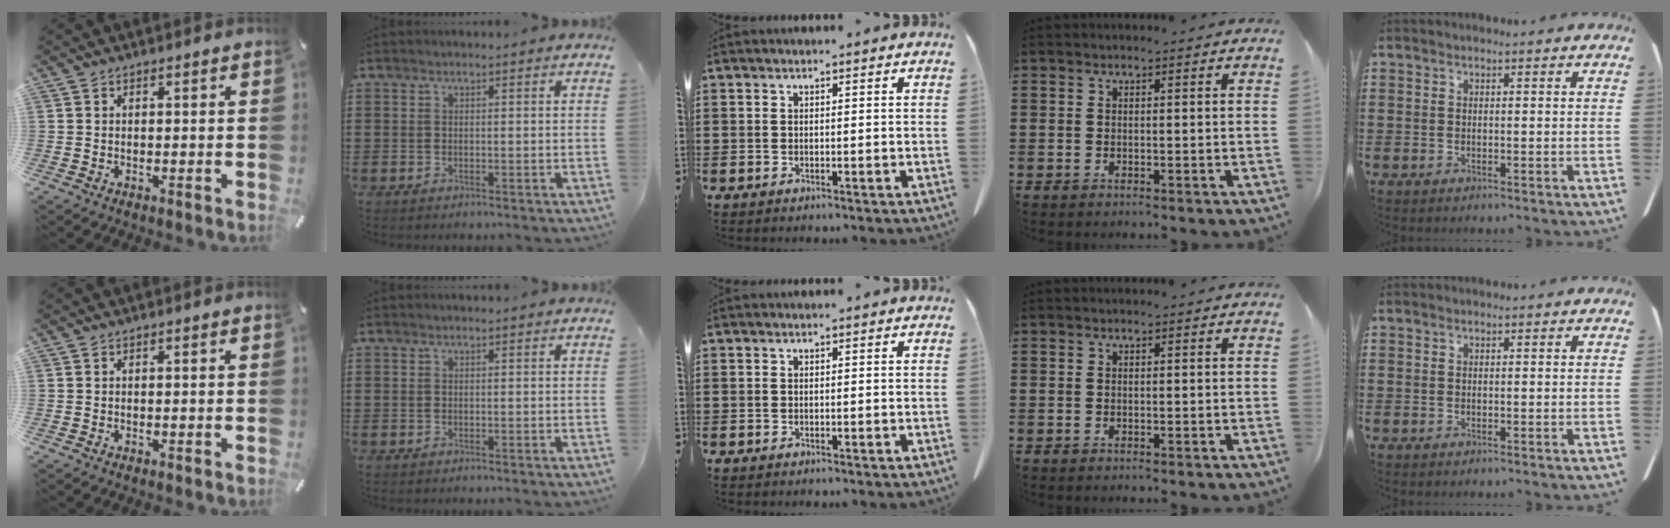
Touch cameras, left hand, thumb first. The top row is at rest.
{}